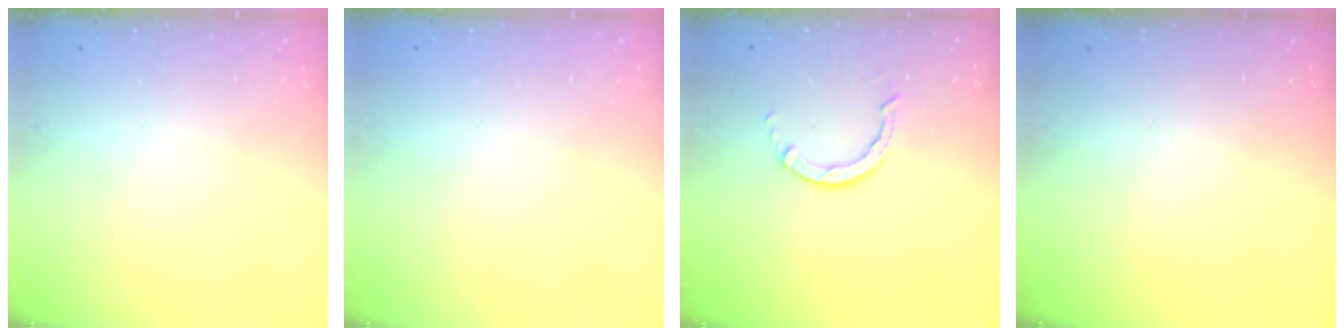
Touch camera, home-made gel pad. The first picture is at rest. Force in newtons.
{"total": 2.4, "press": 2.4, "slide": 0.2}
{"total": 2.8, "press": 2.8, "slide": 0.3}
{"total": 0.0}